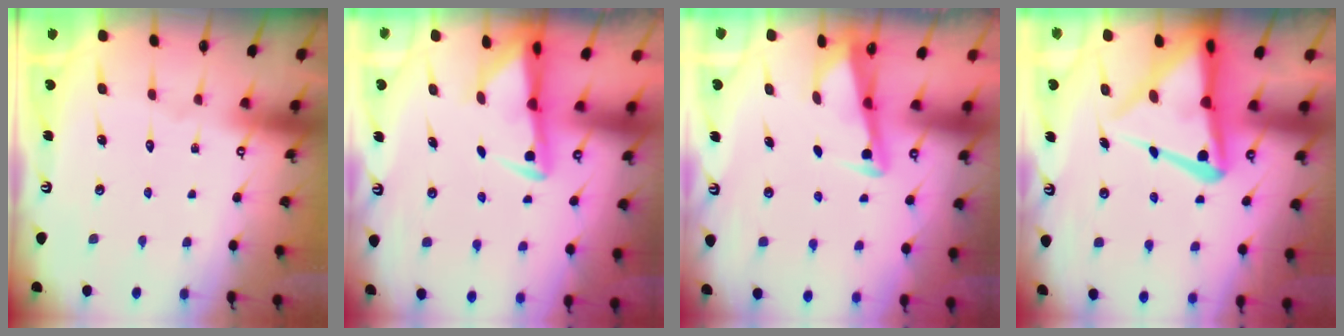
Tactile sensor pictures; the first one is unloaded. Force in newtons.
{"total": 3.0, "press": 2.9, "slide": 0.4}
{"total": 3.1, "press": 3.1, "slide": 0.3}
{"total": 12.7, "press": 12.6, "slide": 1.4}